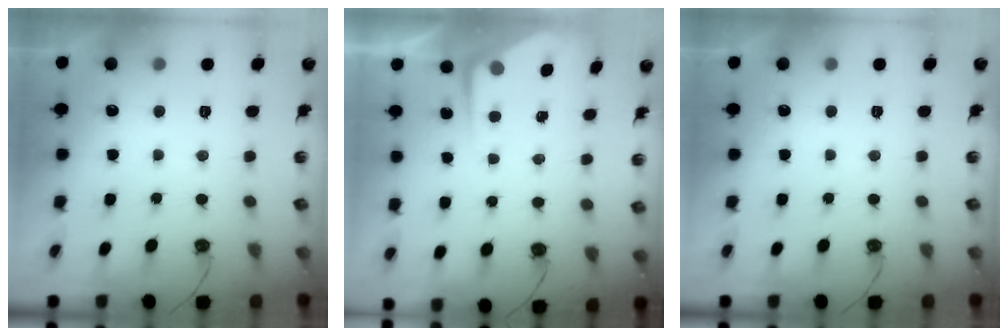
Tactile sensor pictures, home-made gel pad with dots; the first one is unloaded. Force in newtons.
{"total": 4.8, "press": 4.7, "slide": 0.4}
{"total": 0.0}